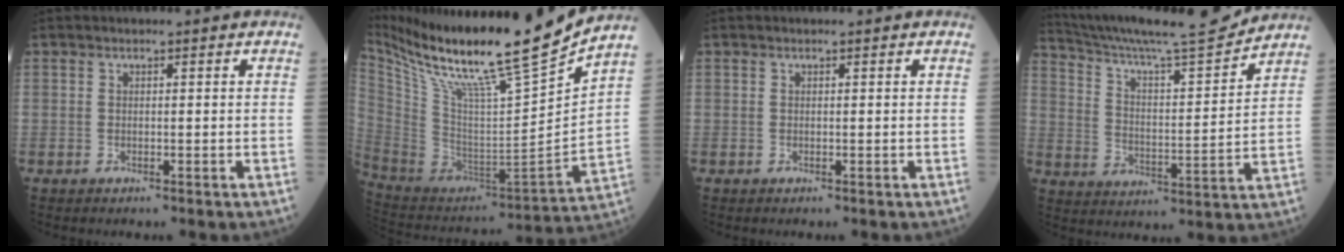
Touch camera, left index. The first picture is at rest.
{"total": 24.4, "force": [19.7, -0.4, 14.3], "torque": [-0.250, -0.044, 0.338]}
{"total": 0.0}
{"total": 16.9, "force": [16.0, -0.7, 5.4], "torque": [-0.104, -0.026, 0.253]}